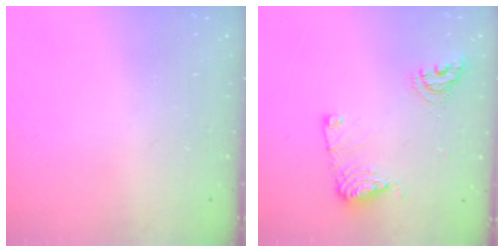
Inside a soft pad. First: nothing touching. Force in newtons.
{"total": 10.2, "press": 10.1, "slide": 1.2}